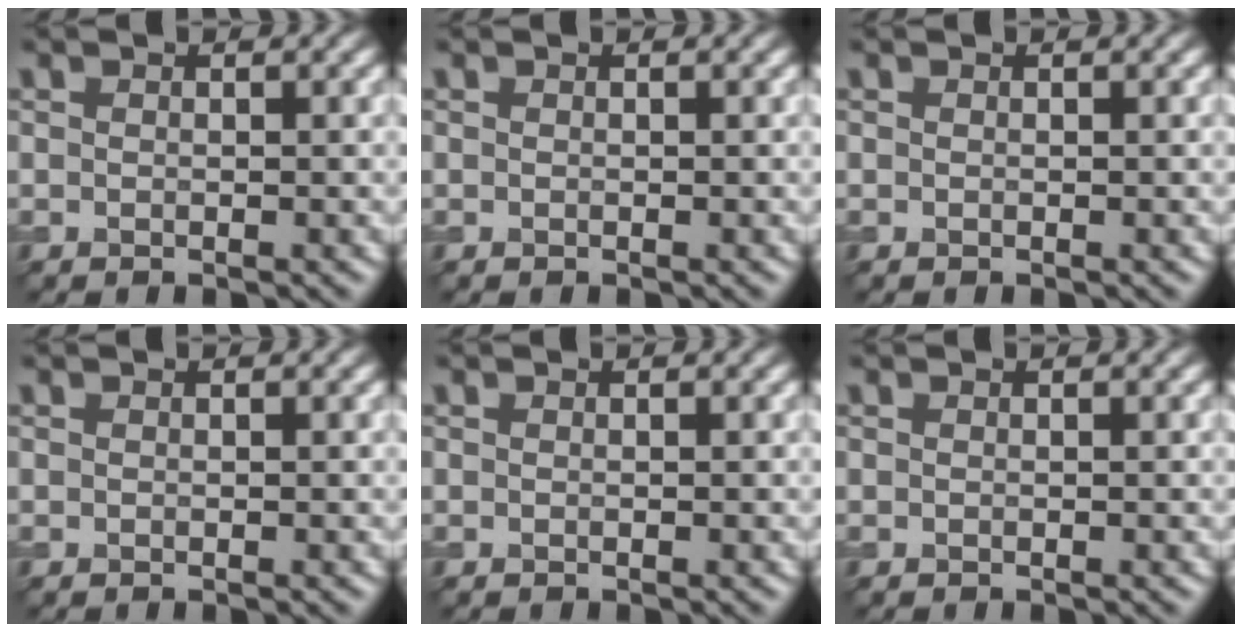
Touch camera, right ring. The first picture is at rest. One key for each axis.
{"total": 0.0}
{"total": 0.0}
{"total": 0.0}
{"total": 0.0}
{"total": 0.0}